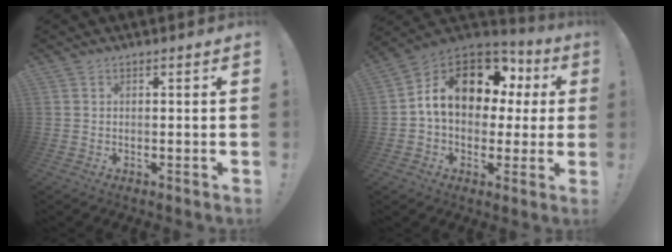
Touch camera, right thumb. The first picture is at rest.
{"total": 16.4, "force": [5.2, 11.5, 10.4], "torque": [-0.157, -0.013, 0.102]}